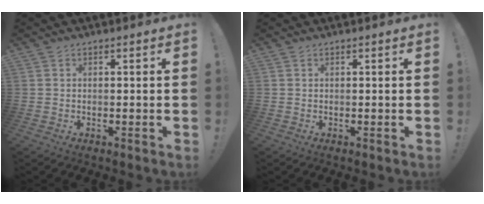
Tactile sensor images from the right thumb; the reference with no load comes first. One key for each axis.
{"total": 0.0}